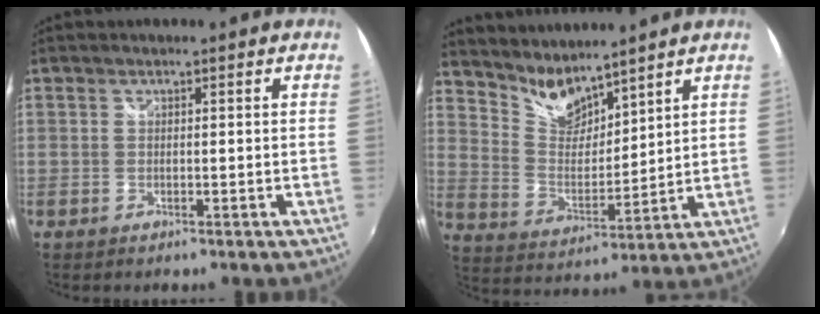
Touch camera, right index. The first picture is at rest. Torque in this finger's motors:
{"motor_torque": [-0.21, 0.26, 0.03, 0.00]}